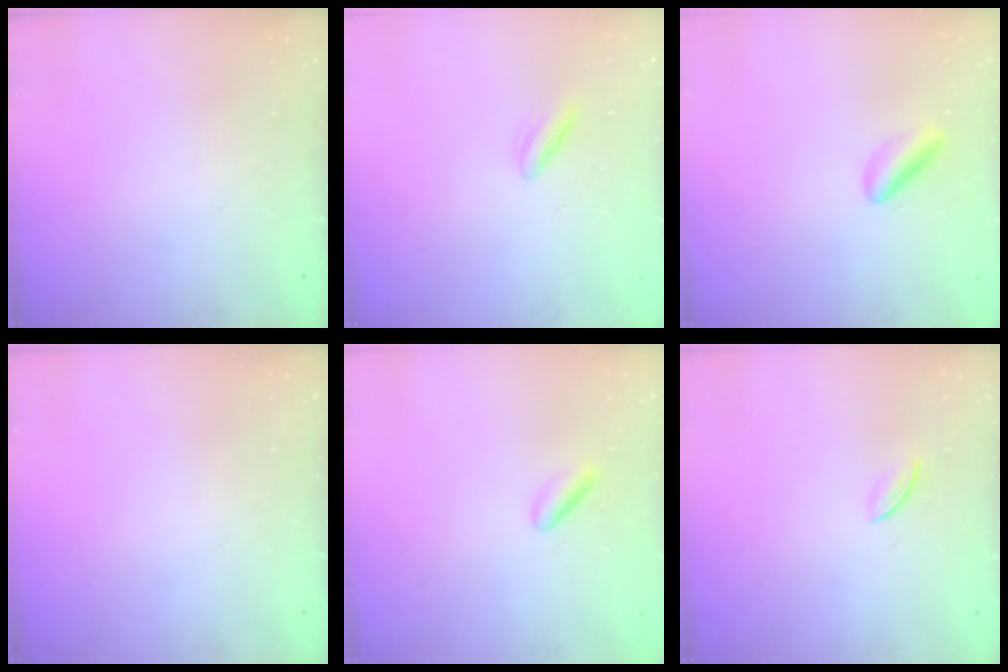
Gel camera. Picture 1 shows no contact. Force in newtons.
{"total": 2.5, "press": 2.1, "slide": 1.3}
{"total": 2.9, "press": 2.9, "slide": 0.5}
{"total": 0.0}
{"total": 2.4, "press": 2.2, "slide": 1.0}
{"total": 2.8, "press": 2.7, "slide": 0.9}